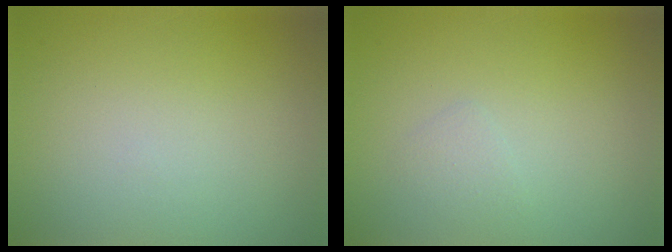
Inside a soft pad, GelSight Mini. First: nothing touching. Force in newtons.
{"total": 0.9, "press": 0.9, "slide": 0.0}